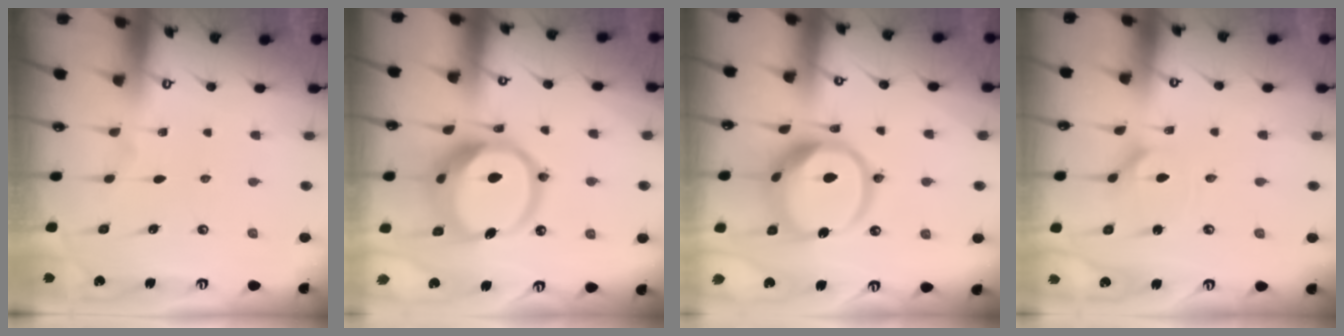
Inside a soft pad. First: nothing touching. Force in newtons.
{"total": 17.0, "press": 16.9, "slide": 2.1}
{"total": 15.4, "press": 15.3, "slide": 1.8}
{"total": 2.8, "press": 2.8, "slide": 0.3}